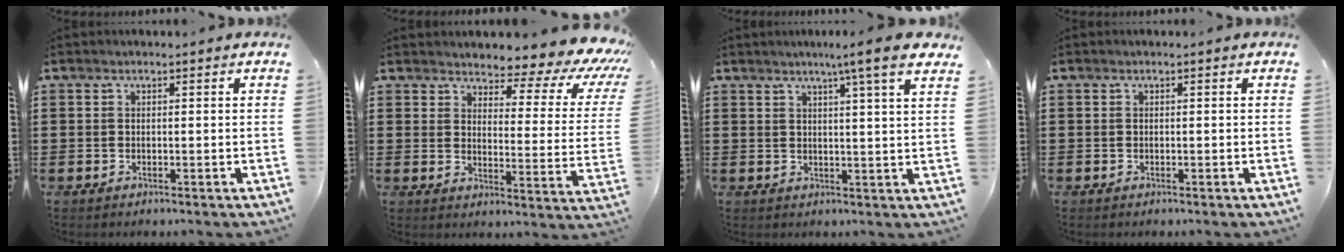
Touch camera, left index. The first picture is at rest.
{"total": 5.1, "force": [4.3, 1.3, 2.3], "torque": [-0.039, -0.045, 0.066]}
{"total": 6.0, "force": [4.2, -0.9, 4.2], "torque": [-0.076, -0.018, 0.064]}
{"total": 0.0}